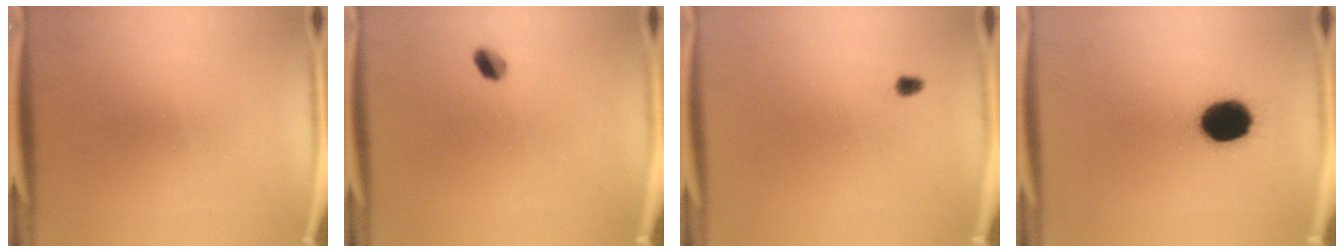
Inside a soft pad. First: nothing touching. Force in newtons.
{"total": 2.7}
{"total": 1.5}
{"total": 13.9}